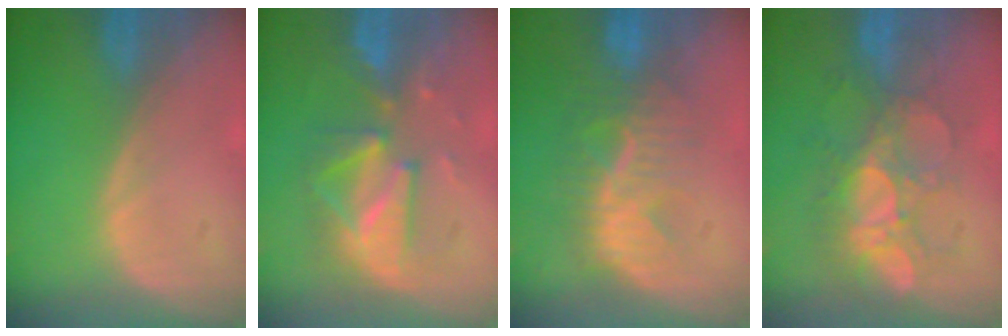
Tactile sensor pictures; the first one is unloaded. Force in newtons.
{"total": 8.2, "press": 8.2, "slide": 0.7}
{"total": 9.0, "press": 8.3, "slide": 3.4}
{"total": 8.3, "press": 8.0, "slide": 2.5}